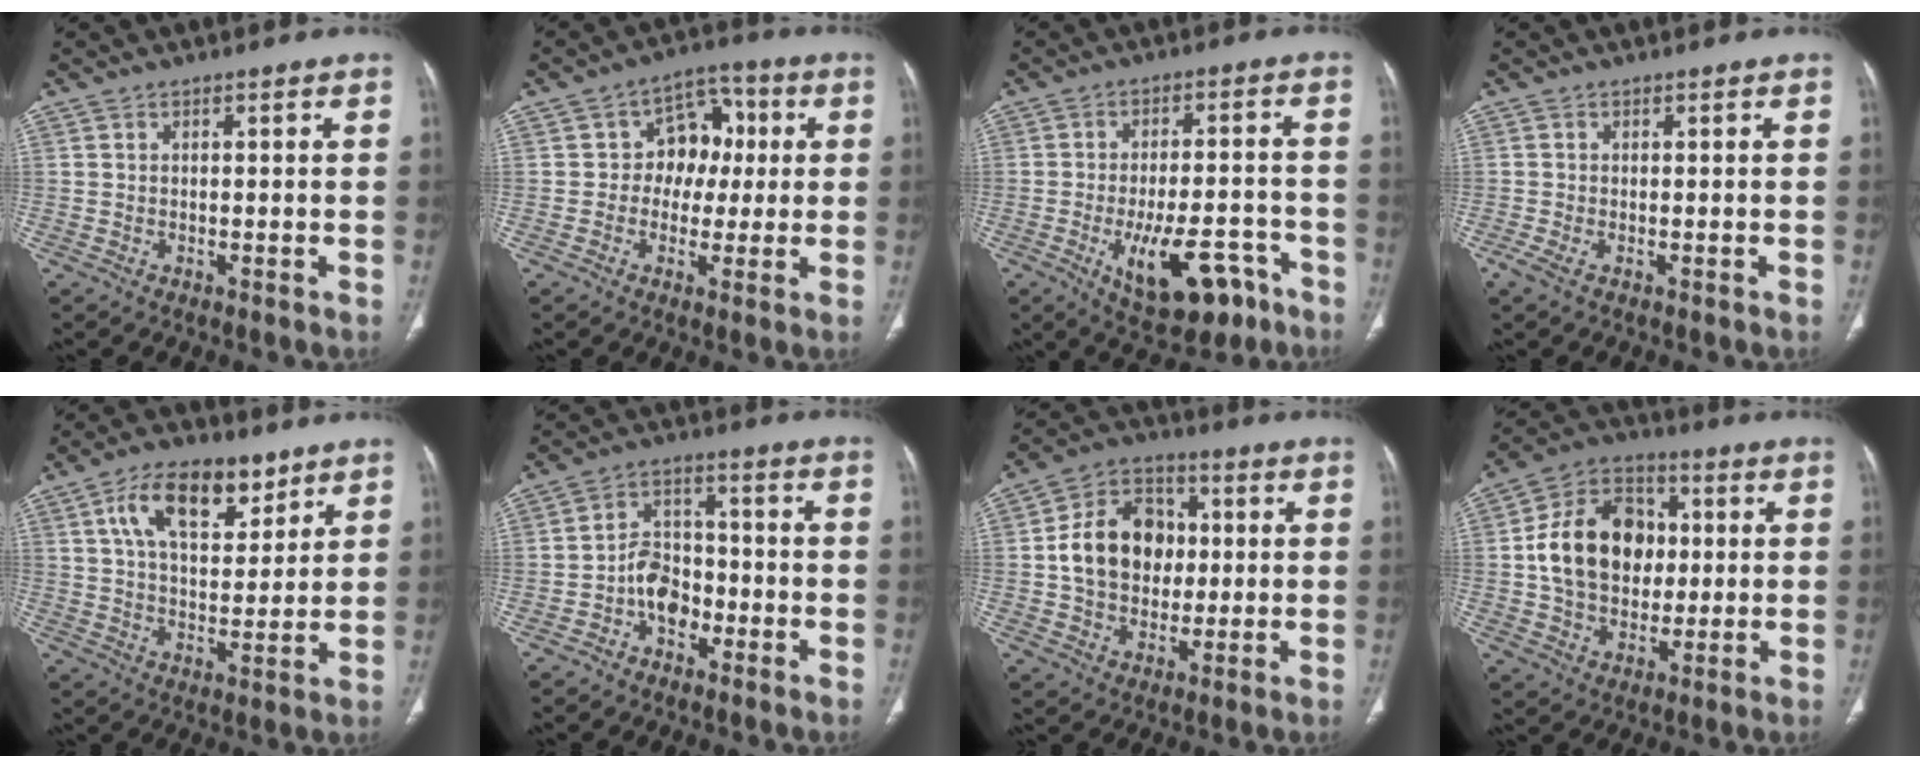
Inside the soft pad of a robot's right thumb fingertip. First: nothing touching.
{"total": 9.2, "force": [0.7, 7.4, 5.5], "torque": [-0.026, 0.021, 0.001]}
{"total": 14.5, "force": [-6.9, 6.6, 10.9], "torque": [-0.144, 0.033, -0.087]}
{"total": 1.8, "force": [-0.9, 0.6, 1.4], "torque": [-0.037, -0.001, -0.017]}
{"total": 13.6, "force": [7.2, 7.1, 9.2], "torque": [-0.125, -0.026, 0.126]}
{"total": 7.7, "force": [-2.9, 5.6, 4.3], "torque": [-0.043, 0.036, -0.056]}
{"total": 14.7, "force": [0.9, 11.6, 8.9], "torque": [-0.117, 0.020, 0.014]}
{"total": 17.4, "force": [1.3, 13.4, 11.1], "torque": [-0.158, 0.021, 0.022]}